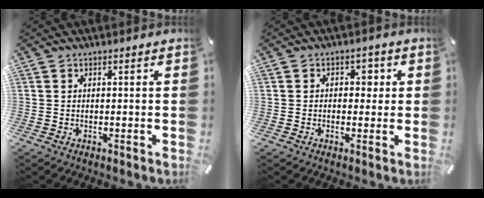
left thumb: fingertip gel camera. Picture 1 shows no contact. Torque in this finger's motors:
{"motor_torque": [-0.01, -0.05, -0.10, -0.10, 0.04]}